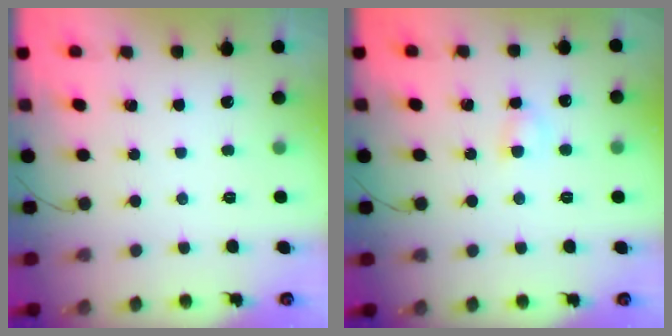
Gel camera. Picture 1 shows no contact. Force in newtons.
{"total": 3.4, "press": 3.3, "slide": 1.1}